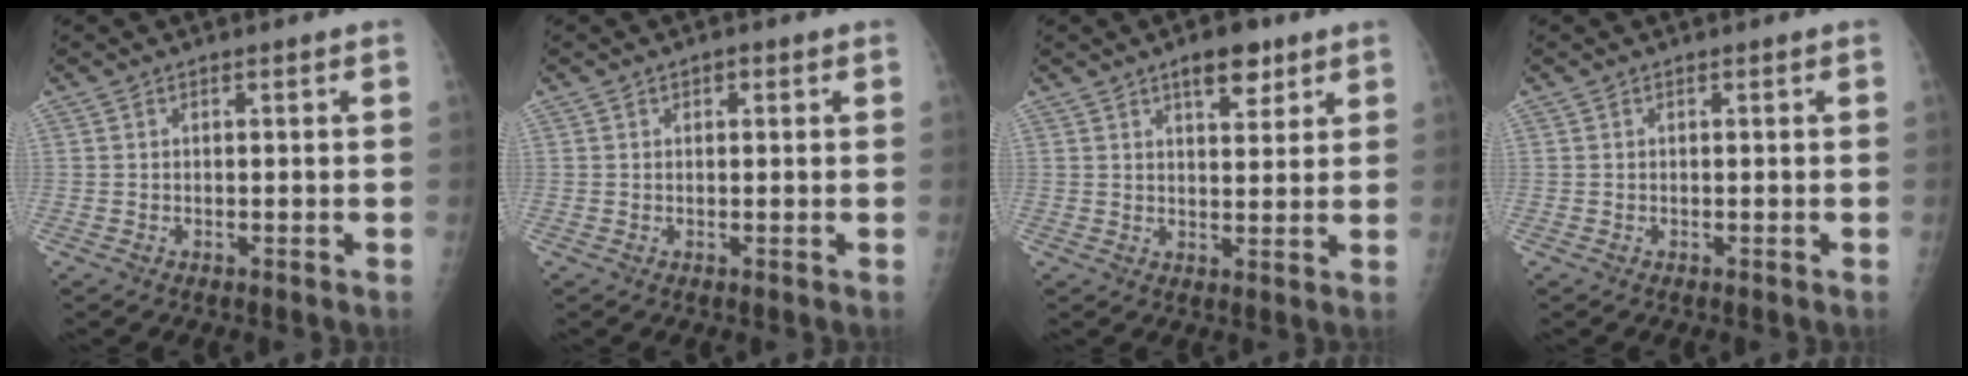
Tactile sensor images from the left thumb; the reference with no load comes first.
{"total": 1.4, "force": [0.7, 0.9, 0.7], "torque": [-0.002, 0.000, 0.006]}
{"total": 6.5, "force": [4.1, 2.9, 4.2], "torque": [-0.041, -0.020, 0.058]}
{"total": 0.0}